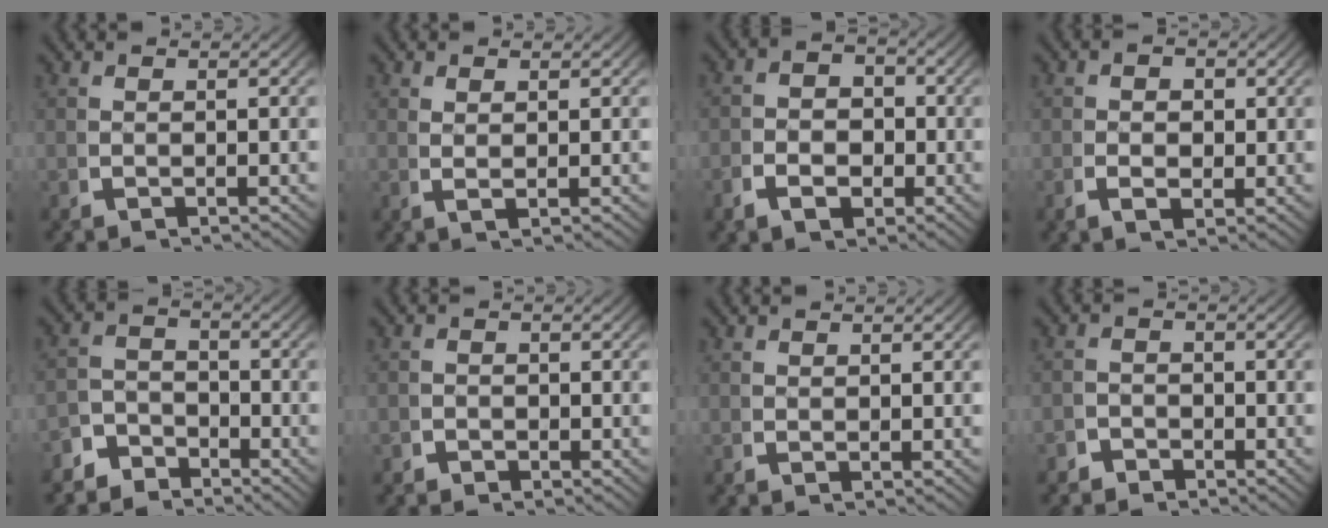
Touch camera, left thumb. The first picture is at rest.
{"total": 1.1, "force": [0.8, -0.1, 0.8], "torque": [-0.022, -0.005, 0.021]}
{"total": 4.2, "force": [-0.8, 3.3, 2.5], "torque": [-0.038, -0.010, -0.013]}
{"total": 2.4, "force": [-0.1, 1.7, 1.7], "torque": [-0.029, -0.010, 0.003]}
{"total": 4.0, "force": [-3.3, 2.2, 0.6], "torque": [0.006, -0.016, -0.058]}
{"total": 1.1, "force": [-0.8, 0.7, 0.0], "torque": [0.005, -0.008, -0.016]}
{"total": 0.5, "force": [0.5, -0.1, 0.0], "torque": [0.000, -0.002, 0.015]}
{"total": 2.1, "force": [-1.9, 1.0, 0.0], "torque": [0.006, -0.013, -0.033]}